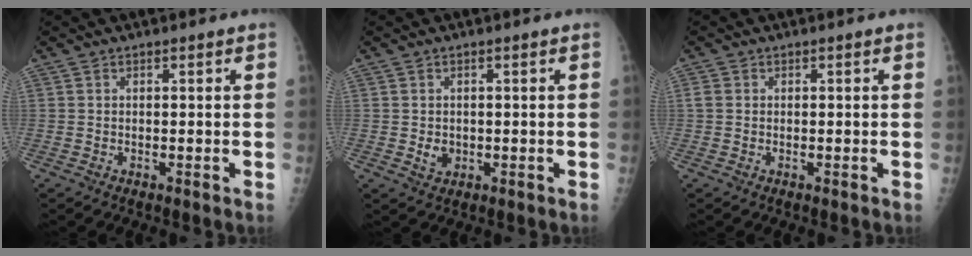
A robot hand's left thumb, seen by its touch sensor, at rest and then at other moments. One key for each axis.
{"total": 2.5, "fx": -0.2, "fy": 2.1, "fz": 1.3, "tx": -0.011, "ty": 0.000, "tz": 0.004}
{"total": 1.2, "fx": 0.1, "fy": 1.1, "fz": 0.6, "tx": -0.012, "ty": 0.001, "tz": 0.002}